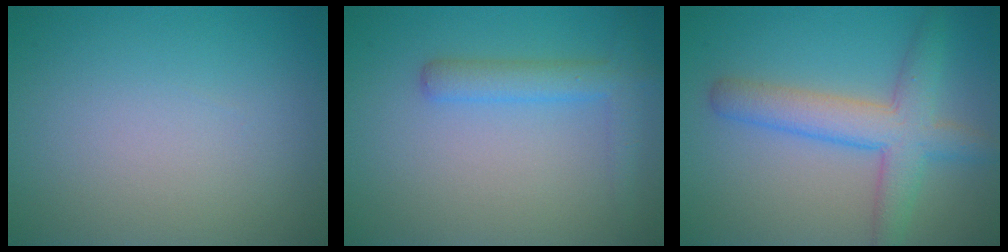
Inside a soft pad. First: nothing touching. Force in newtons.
{"total": 2.9, "press": 2.9, "slide": 0.1}
{"total": 5.4, "press": 5.4, "slide": 0.1}